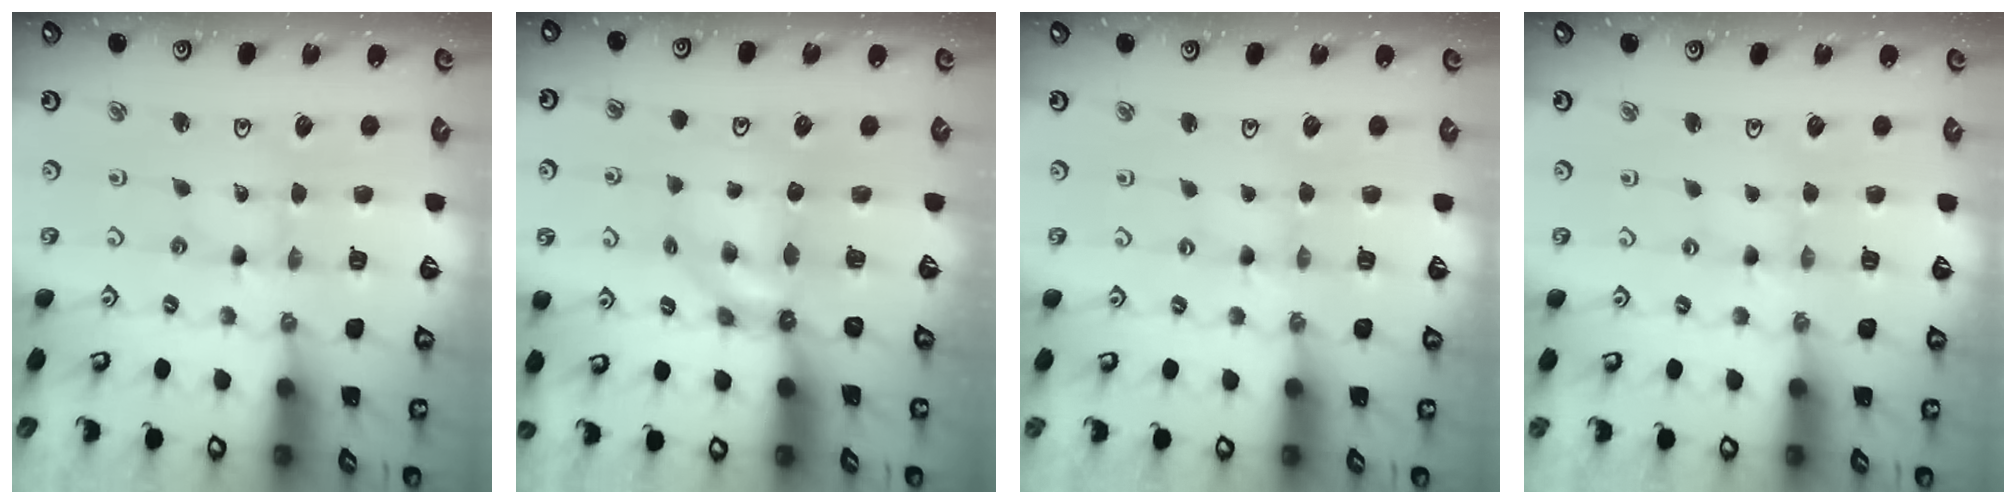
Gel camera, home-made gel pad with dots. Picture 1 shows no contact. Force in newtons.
{"total": 6.2, "press": 6.2, "slide": 0.5}
{"total": 0.0}
{"total": 0.0}